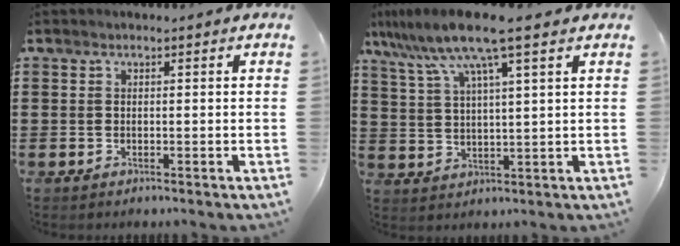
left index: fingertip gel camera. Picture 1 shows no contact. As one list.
[{"total": 10.1, "force": [7.1, 0.4, 7.2], "torque": [-0.164, -0.024, 0.121]}]